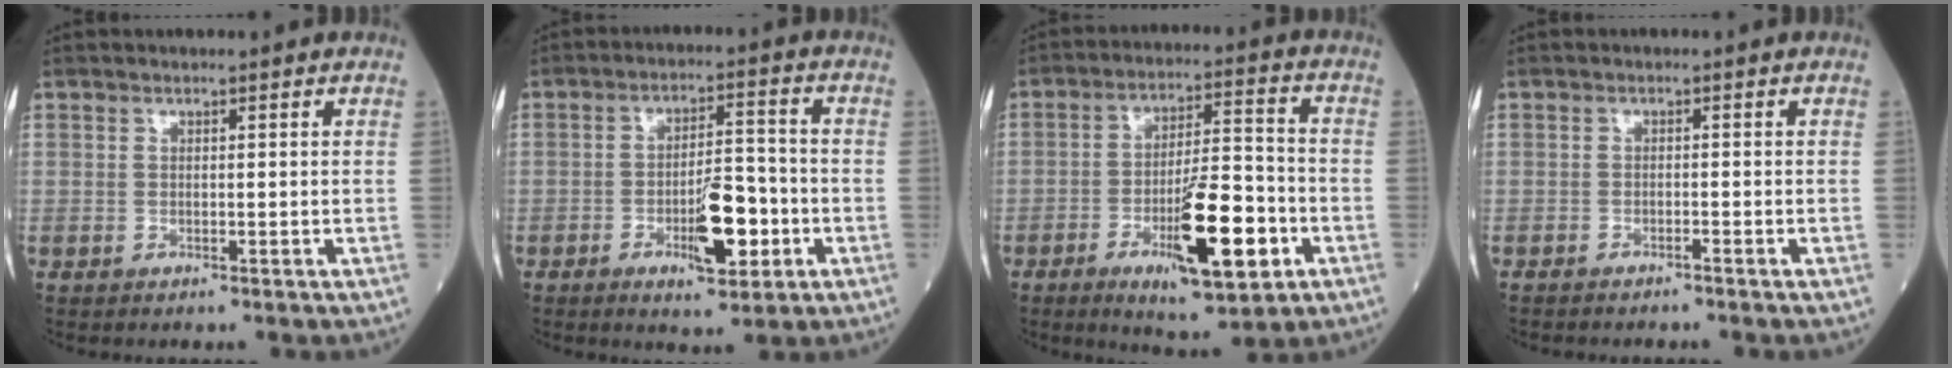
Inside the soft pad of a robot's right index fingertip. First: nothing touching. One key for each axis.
{"total": 8.4, "fx": -3.0, "fy": 2.3, "fz": 7.5, "tx": -0.126, "ty": 0.002, "tz": -0.042}
{"total": 14.0, "fx": -5.4, "fy": 2.9, "fz": 12.7, "tx": -0.211, "ty": -0.007, "tz": -0.078}
{"total": 2.2, "fx": -2.0, "fy": -0.1, "fz": 1.0, "tx": -0.017, "ty": 0.002, "tz": -0.023}